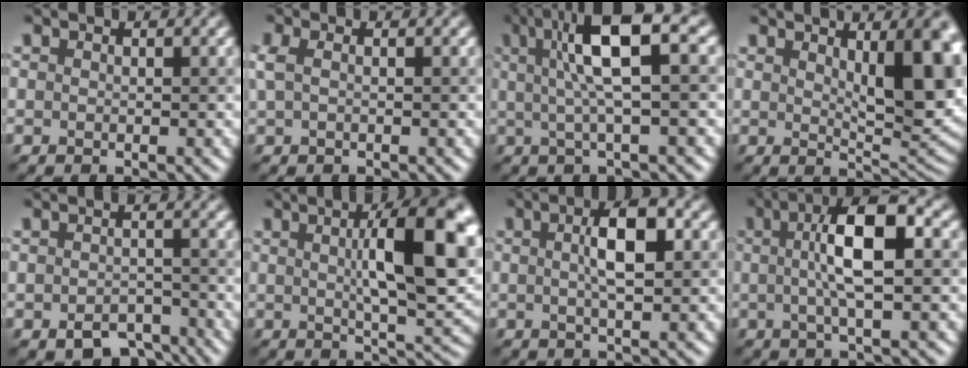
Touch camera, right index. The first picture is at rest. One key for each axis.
{"total": 1.4, "fx": 0.4, "fy": 0.6, "fz": 1.1, "tx": -0.028, "ty": 0.008, "tz": 0.003}
{"total": 7.3, "fx": 1.9, "fy": 1.7, "fz": 6.9, "tx": -0.108, "ty": 0.019, "tz": 0.026}
{"total": 9.2, "fx": 2.4, "fy": 3.1, "fz": 8.4, "tx": -0.110, "ty": -0.005, "tz": 0.043}
{"total": 3.6, "fx": -2.5, "fy": 1.9, "fz": 1.7, "tx": -0.027, "ty": -0.002, "tz": -0.042}
{"total": 11.3, "fx": 2.1, "fy": 3.1, "fz": 10.7, "tx": -0.141, "ty": 0.007, "tz": 0.034}
{"total": 4.2, "fx": 0.7, "fy": 1.0, "fz": 4.0, "tx": -0.069, "ty": 0.013, "tz": 0.006}
{"total": 6.5, "fx": 0.8, "fy": 1.5, "fz": 6.3, "tx": -0.103, "ty": 0.018, "tz": 0.005}